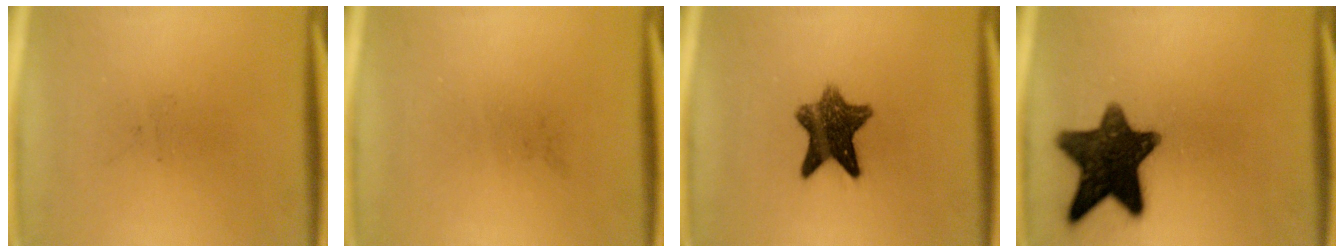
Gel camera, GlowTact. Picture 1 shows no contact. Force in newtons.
{"total": 0.0}
{"total": 9.3}
{"total": 13.9}